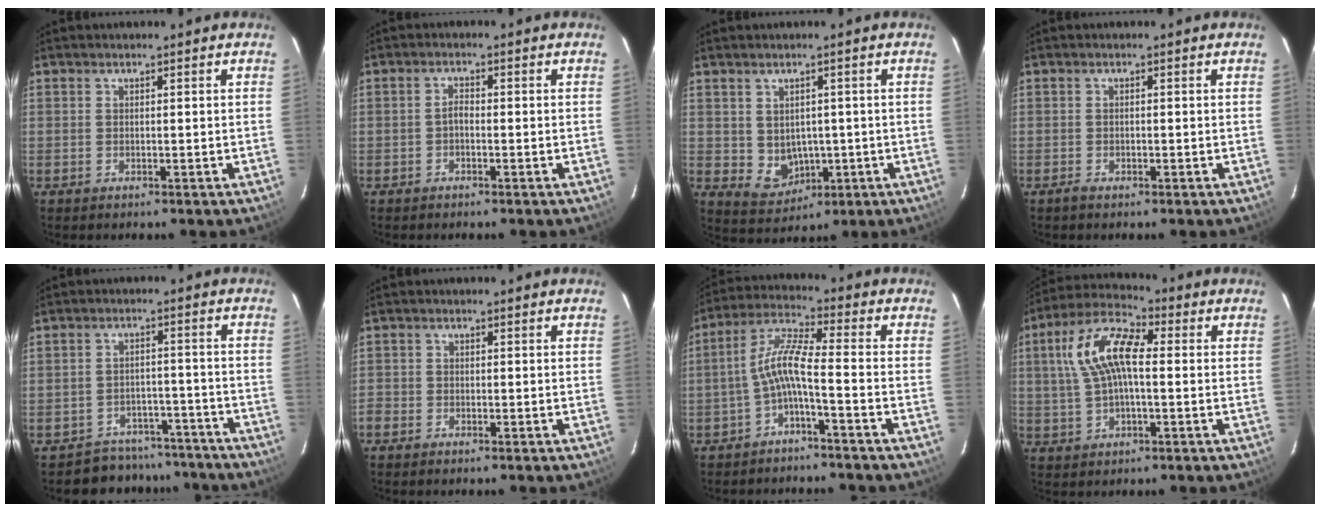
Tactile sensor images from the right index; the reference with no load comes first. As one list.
[{"total": 1.7, "force": [-0.7, 0.8, 1.3], "torque": [-0.025, 0.008, -0.013]}, {"total": 8.2, "force": [0.3, 7.3, 3.7], "torque": [-0.075, -0.001, 0.034]}, {"total": 1.7, "force": [-1.2, 0.8, 0.9], "torque": [-0.018, -0.001, -0.021]}, {"total": 9.9, "force": [-8.4, 5.3, 0.7], "torque": [-0.020, 0.036, -0.104]}, {"total": 3.2, "force": [-2.1, 2.2, 1.1], "torque": [-0.025, -0.005, -0.039]}, {"total": 7.5, "force": [-3.2, 0.6, 6.8], "torque": [-0.160, 0.017, -0.059]}, {"total": 12.5, "force": [1.4, 5.7, 11.1], "torque": [-0.227, 0.028, 0.021]}]